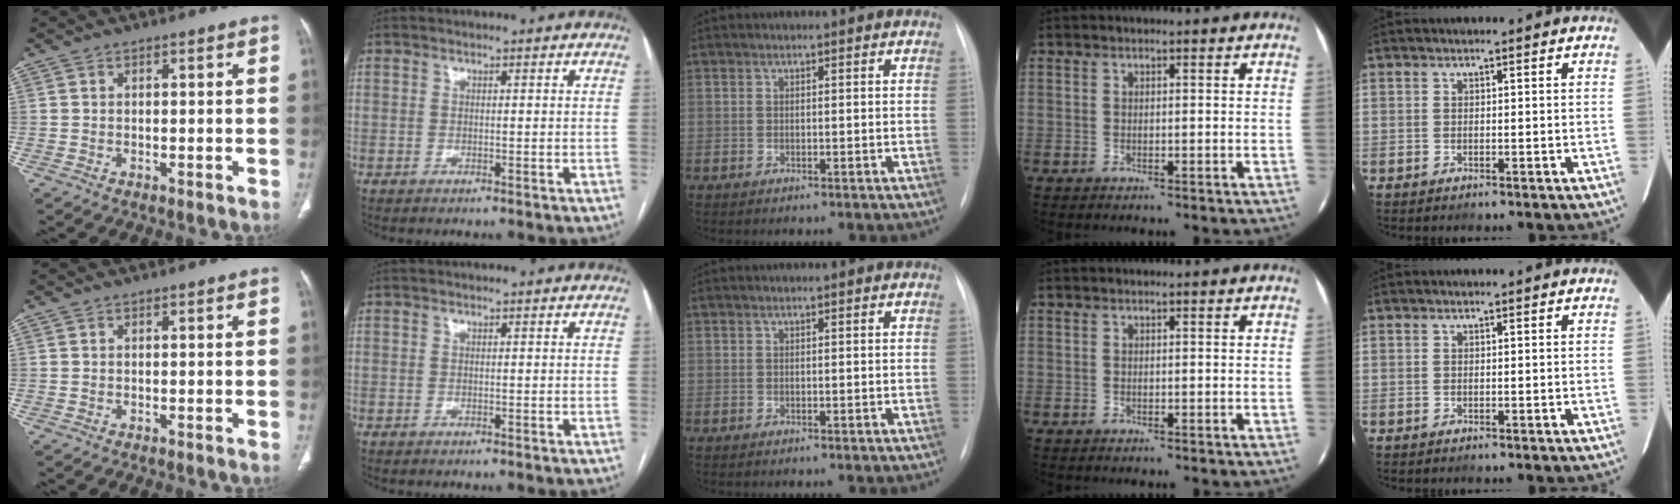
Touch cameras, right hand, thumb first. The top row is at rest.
{}